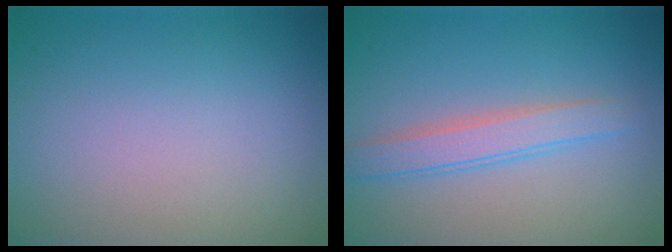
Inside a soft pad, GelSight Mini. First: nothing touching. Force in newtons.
{"total": 2.6, "press": 2.6, "slide": 0.0}